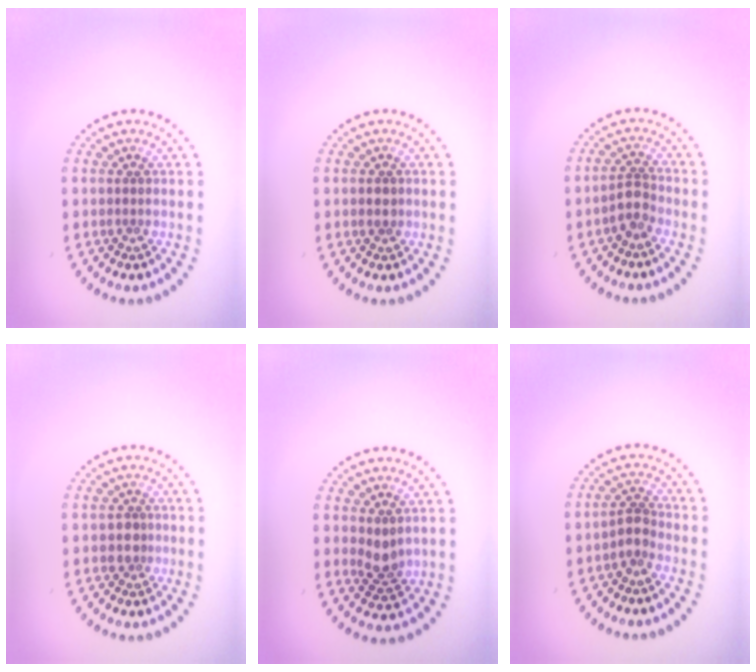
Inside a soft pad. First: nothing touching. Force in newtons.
{"total": 1.2, "press": 1.2, "slide": 0.2}
{"total": 1.9, "press": 1.7, "slide": 1.0}
{"total": 1.5, "press": 1.2, "slide": 0.9}
{"total": 2.1, "press": 2.0, "slide": 0.8}
{"total": 1.9, "press": 1.5, "slide": 1.1}